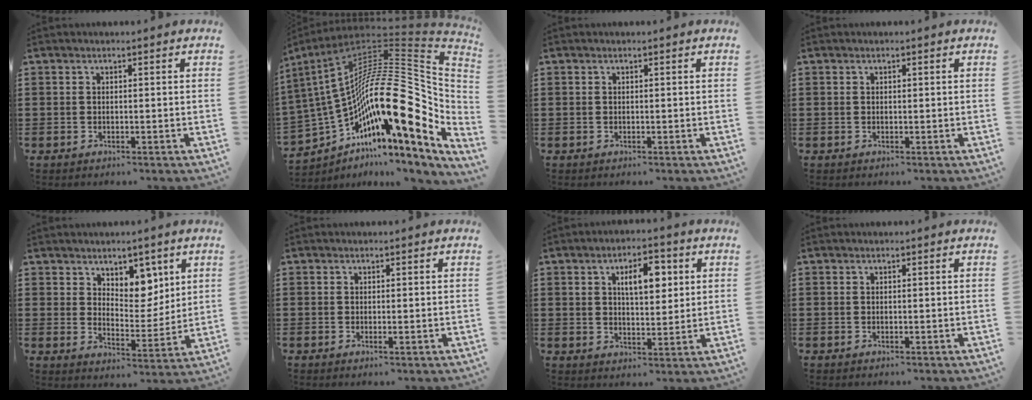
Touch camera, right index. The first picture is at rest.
{"total": 26.1, "force": [-2.9, 10.7, 23.6], "torque": [-0.451, -0.024, -0.069]}
{"total": 0.0}
{"total": 0.0}
{"total": 6.2, "force": [4.4, 3.9, 1.8], "torque": [-0.035, -0.019, 0.077]}
{"total": 0.6, "force": [-0.1, 0.0, 0.6], "torque": [-0.010, -0.003, -0.001]}
{"total": 6.4, "force": [2.3, 2.8, 5.3], "torque": [-0.087, 0.003, 0.031]}
{"total": 0.0}